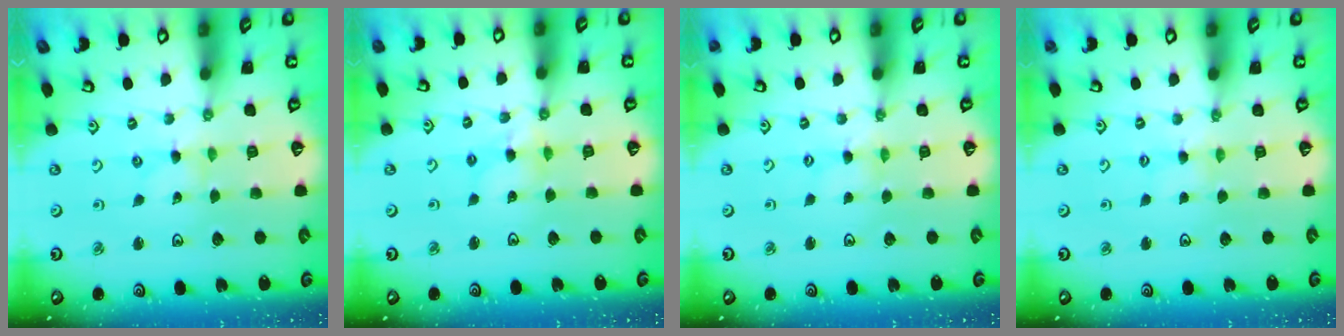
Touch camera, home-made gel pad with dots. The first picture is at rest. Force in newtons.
{"total": 5.0, "press": 4.9, "slide": 0.3}
{"total": 1.1, "press": 1.1, "slide": 0.1}
{"total": 1.5, "press": 1.5, "slide": 0.3}